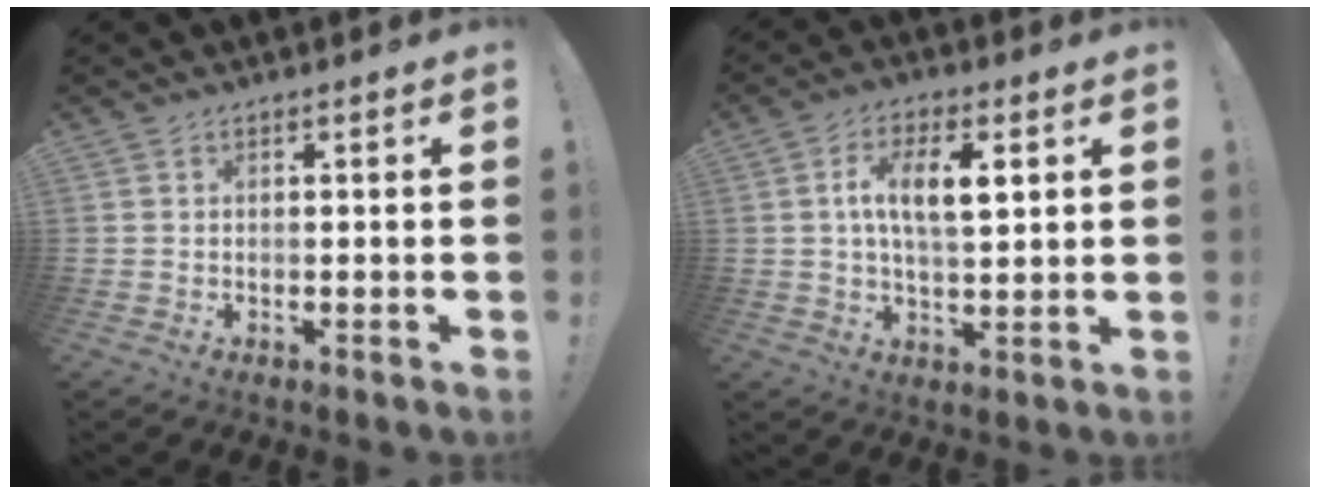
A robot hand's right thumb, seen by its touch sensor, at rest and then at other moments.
{"total": 10.4, "force": [2.4, 4.5, 9.1], "torque": [-0.152, 0.003, 0.037]}